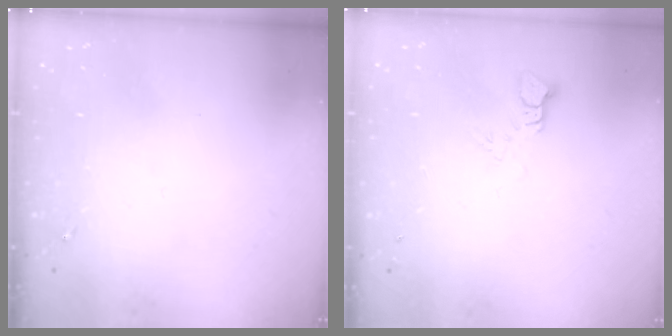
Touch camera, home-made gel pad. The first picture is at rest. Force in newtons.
{"total": 3.4, "press": 3.4, "slide": 0.1}